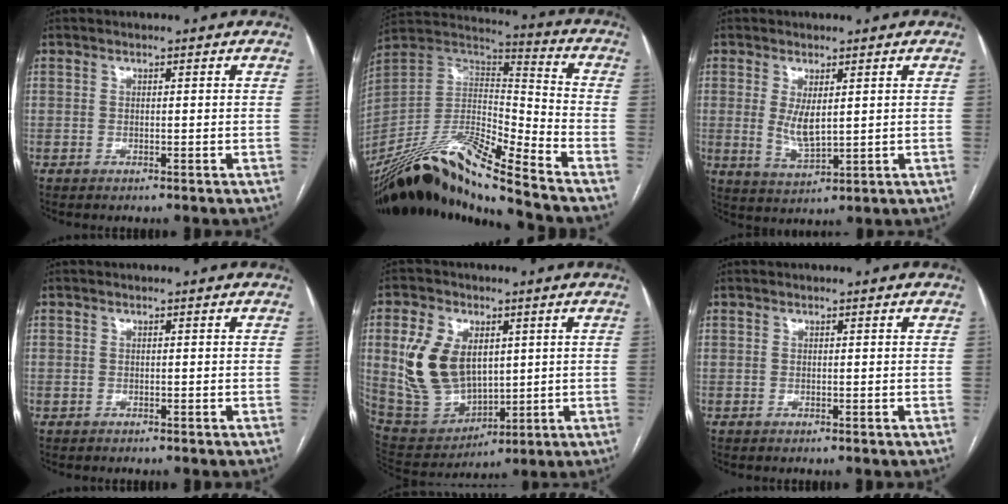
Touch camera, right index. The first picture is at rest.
{"total": 22.3, "force": [-18.2, 0.5, 12.9], "torque": [-0.278, -0.002, -0.341]}
{"total": 4.7, "force": [0.9, 1.6, 4.4], "torque": [-0.089, -0.014, 0.027]}
{"total": 0.5, "force": [-0.4, 0.3, 0.0], "torque": [-0.009, 0.002, -0.006]}
{"total": 14.2, "force": [2.8, 9.4, 10.4], "torque": [-0.227, 0.014, 0.073]}
{"total": 0.0}